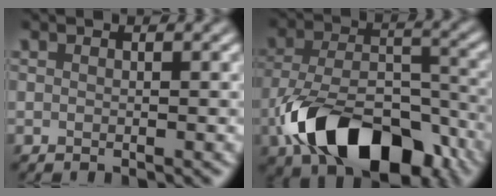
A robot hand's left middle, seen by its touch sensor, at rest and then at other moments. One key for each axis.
{"total": 11.0, "fx": -6.2, "fy": 5.7, "fz": 7.2, "tx": -0.138, "ty": -0.008, "tz": -0.108}